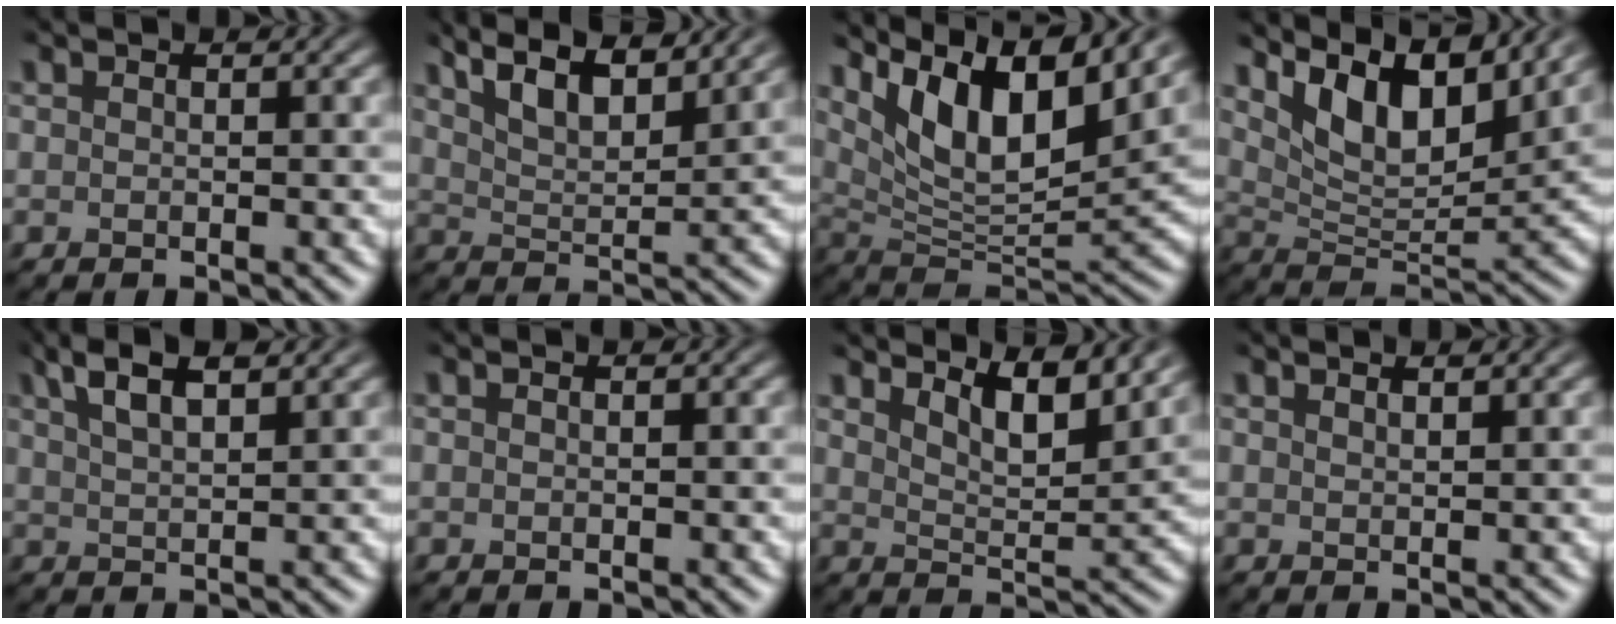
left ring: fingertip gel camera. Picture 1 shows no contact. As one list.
[{"total": 7.5, "force": [5.8, 2.0, 4.3], "torque": [-0.061, 0.027, 0.068]}, {"total": 9.9, "force": [6.0, 3.0, 7.4], "torque": [-0.120, -0.007, 0.111]}, {"total": 8.0, "force": [5.3, 3.0, 5.3], "torque": [-0.086, -0.007, 0.093]}, {"total": 4.3, "force": [3.0, 1.0, 2.9], "torque": [-0.055, 0.017, 0.054]}, {"total": 0.0}, {"total": 5.4, "force": [4.2, 1.2, 3.2], "torque": [-0.047, 0.001, 0.057]}, {"total": 0.9, "force": [0.9, -0.1, 0.3], "torque": [-0.008, 0.000, 0.020]}]